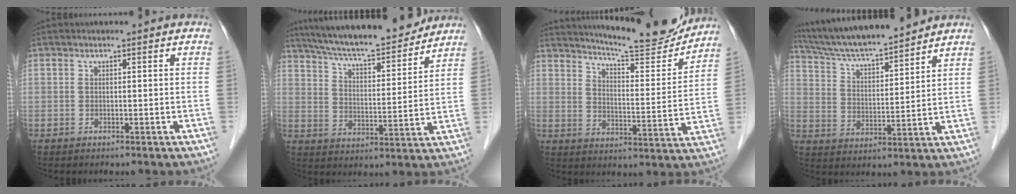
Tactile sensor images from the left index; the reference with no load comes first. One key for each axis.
{"total": 17.7, "fx": 15.9, "fy": 2.3, "fz": 7.4, "tx": -0.125, "ty": 0.012, "tz": 0.246}
{"total": 16.3, "fx": 15.4, "fy": 0.9, "fz": 5.3, "tx": -0.085, "ty": -0.039, "tz": 0.210}
{"total": 14.8, "fx": 13.5, "fy": 1.1, "fz": 6.0, "tx": -0.110, "ty": 0.015, "tz": 0.233}